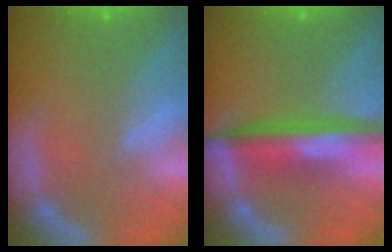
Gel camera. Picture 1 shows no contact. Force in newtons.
{"total": 6.5}